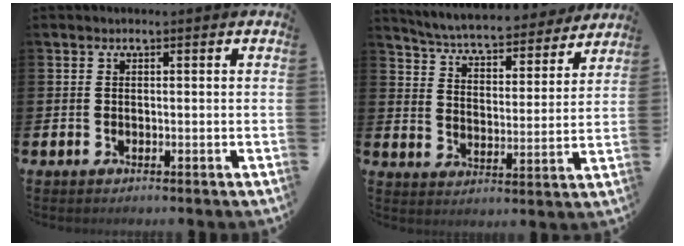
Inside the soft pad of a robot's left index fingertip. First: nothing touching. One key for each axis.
{"total": 5.9, "fx": 5.7, "fy": 0.6, "fz": 1.4, "tx": -0.061, "ty": -0.045, "tz": 0.095}